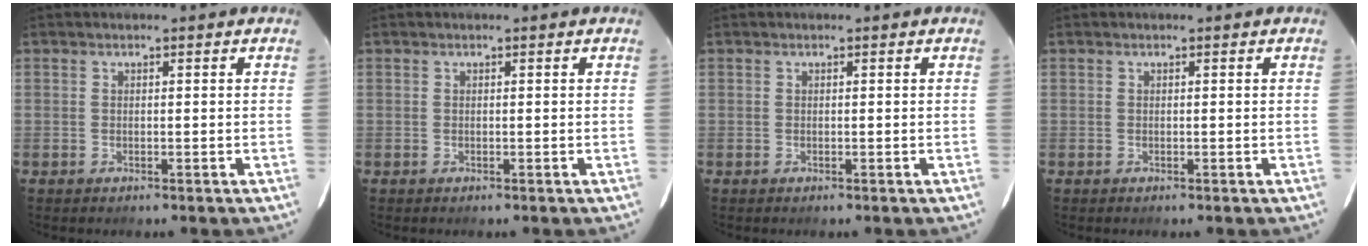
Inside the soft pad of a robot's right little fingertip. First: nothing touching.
{"total": 0.0}
{"total": 0.0}
{"total": 0.0}